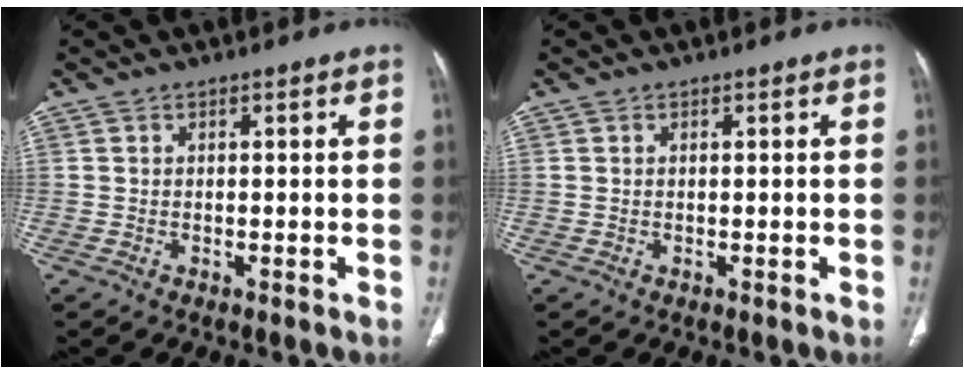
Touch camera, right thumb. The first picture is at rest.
{"total": 0.0}